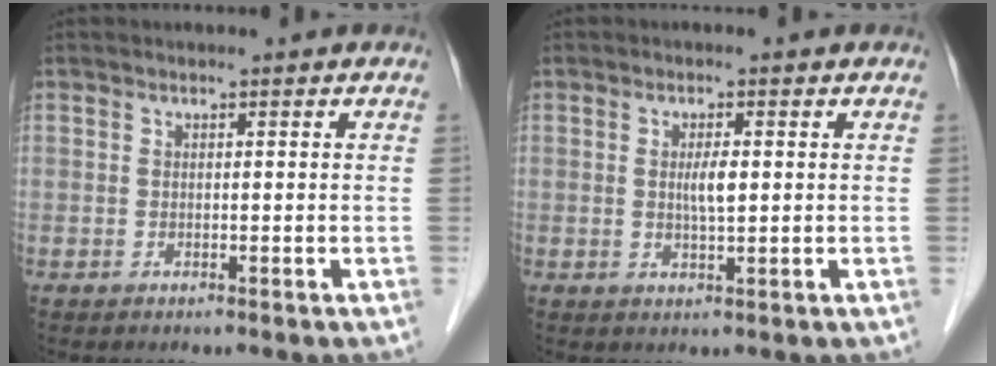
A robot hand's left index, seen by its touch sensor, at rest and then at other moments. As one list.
[{"total": 2.6, "force": [0.3, 0.3, 2.6], "torque": [-0.049, -0.002, 0.006]}]